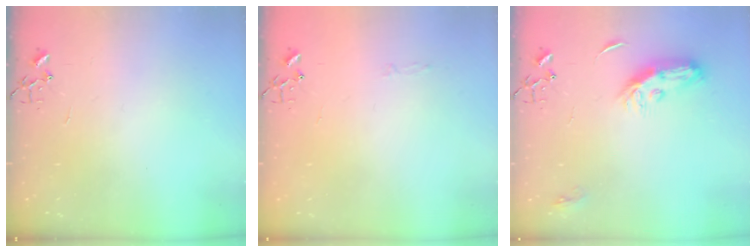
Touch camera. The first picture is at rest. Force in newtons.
{"total": 2.8, "press": 2.8, "slide": 0.4}
{"total": 8.7, "press": 8.7, "slide": 0.4}